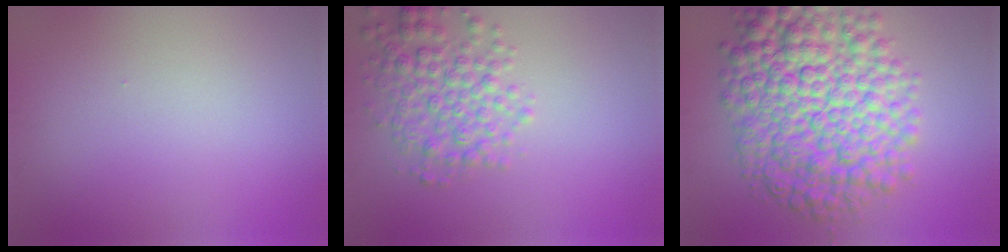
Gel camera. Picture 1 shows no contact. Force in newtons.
{"total": 4.1, "press": 4.1, "slide": 0.1}
{"total": 11.6, "press": 11.6, "slide": 0.2}